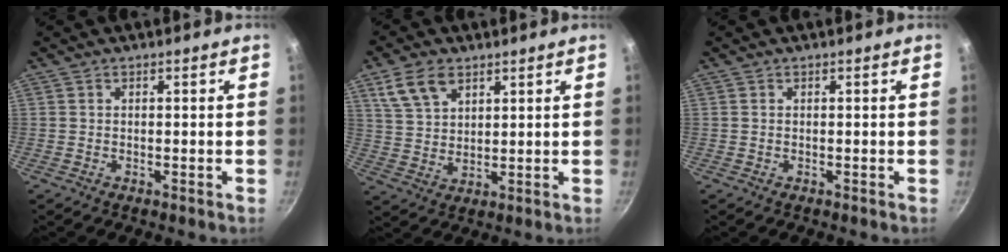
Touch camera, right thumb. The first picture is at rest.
{"total": 8.2, "force": [4.6, 4.8, 4.8], "torque": [-0.080, -0.012, 0.094]}
{"total": 0.0}